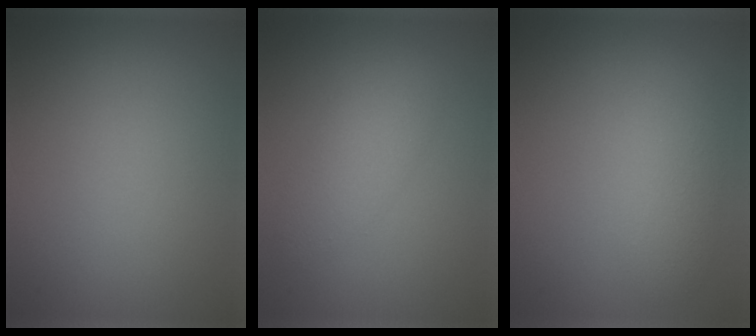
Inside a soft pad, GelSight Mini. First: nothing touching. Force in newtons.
{"total": 2.9, "press": 2.8, "slide": 0.2}
{"total": 3.0, "press": 3.0, "slide": 0.2}